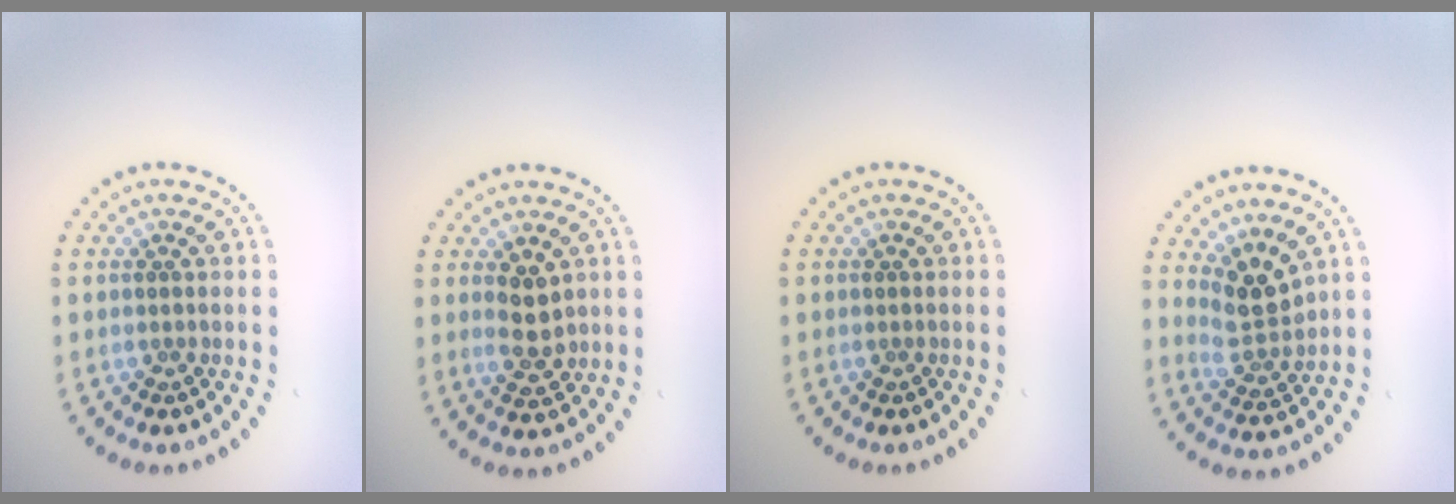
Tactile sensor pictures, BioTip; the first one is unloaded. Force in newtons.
{"total": 2.6, "press": 2.6, "slide": 0.3}
{"total": 0.0}
{"total": 3.1, "press": 2.7, "slide": 1.6}